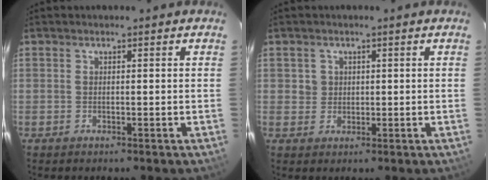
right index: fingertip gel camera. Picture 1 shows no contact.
{"total": 2.3, "force": [0.5, 2.3, 0.1], "torque": [0.008, 0.011, 0.007]}